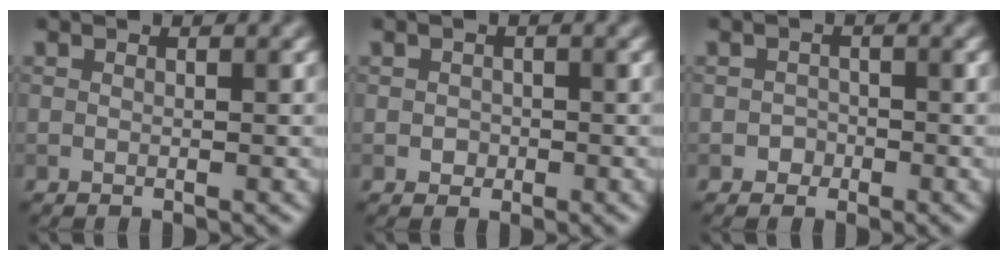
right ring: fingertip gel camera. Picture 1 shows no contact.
{"total": 1.0, "force": [-0.2, 0.9, 0.3], "torque": [0.001, -0.003, -0.005]}
{"total": 1.1, "force": [-0.5, 1.0, 0.1], "torque": [0.008, 0.001, -0.009]}